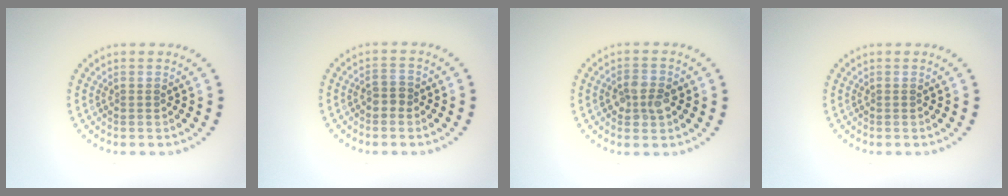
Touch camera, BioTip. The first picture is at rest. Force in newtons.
{"total": 1.4, "press": 1.3, "slide": 0.5}
{"total": 2.5, "press": 2.5, "slide": 0.5}
{"total": 0.0}